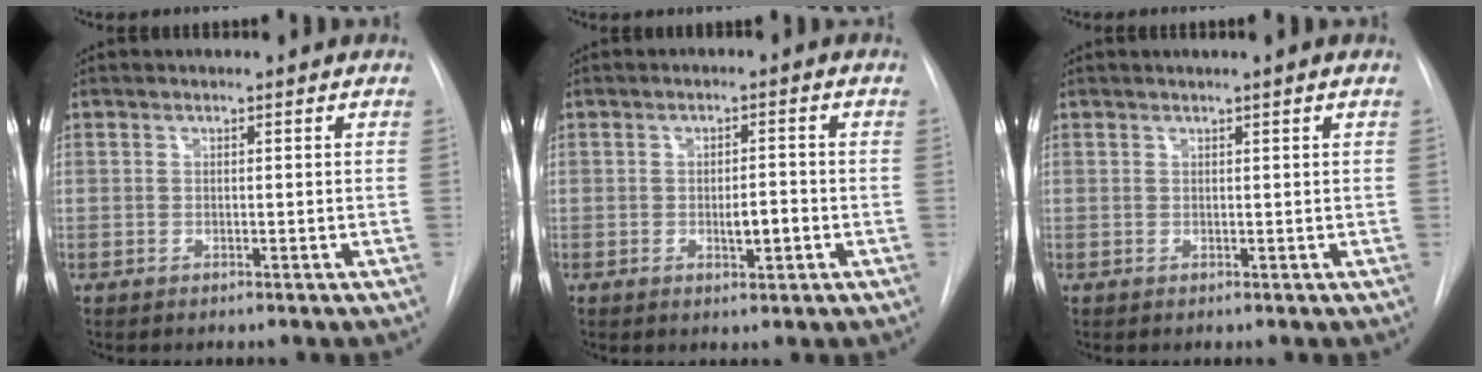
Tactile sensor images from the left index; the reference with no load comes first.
{"total": 3.2, "force": [-0.8, 0.9, 2.9], "torque": [-0.046, 0.000, -0.008]}
{"total": 1.2, "force": [0.8, -0.3, 0.9], "torque": [-0.017, 0.005, 0.017]}